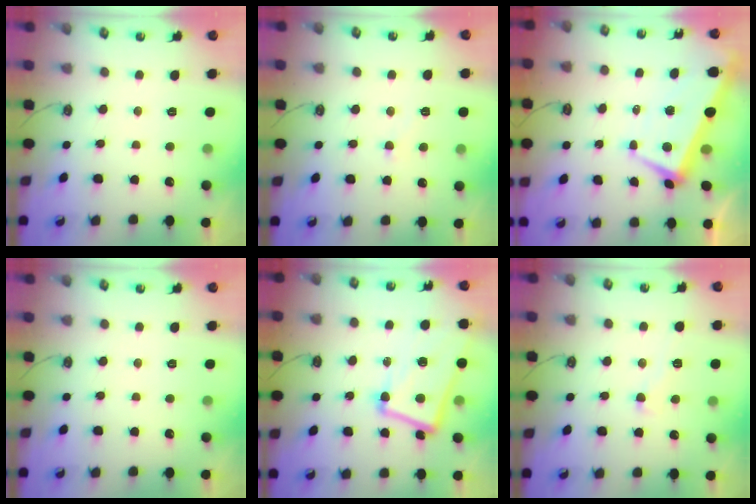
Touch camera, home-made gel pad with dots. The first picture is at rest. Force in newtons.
{"total": 2.6, "press": 2.6, "slide": 0.7}
{"total": 1.7, "press": 1.3, "slide": 1.0}
{"total": 0.0}
{"total": 12.2, "press": 12.0, "slide": 2.0}
{"total": 0.9, "press": 0.4, "slide": 0.8}